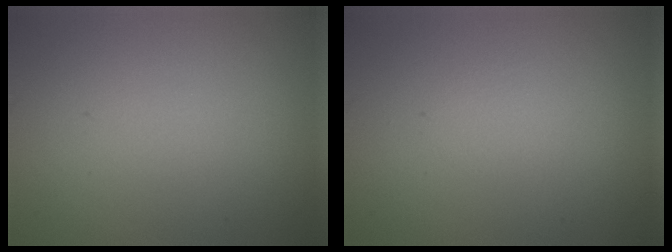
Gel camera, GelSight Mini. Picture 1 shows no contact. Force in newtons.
{"total": 0.5, "press": 0.5, "slide": 0.0}